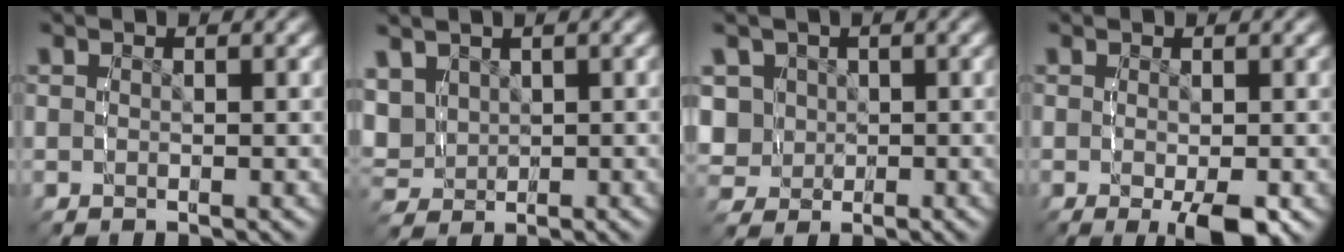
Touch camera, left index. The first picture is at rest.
{"total": 4.2, "force": [1.8, 3.3, 1.9], "torque": [-0.060, -0.004, 0.031]}
{"total": 6.9, "force": [0.3, 6.3, 2.9], "torque": [-0.091, -0.015, -0.003]}
{"total": 2.7, "force": [-1.0, 0.5, 2.5], "torque": [-0.037, -0.011, -0.014]}